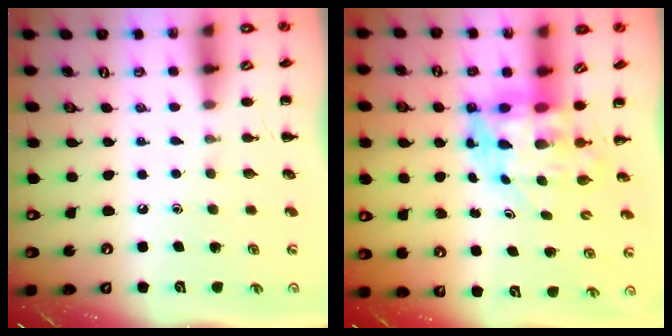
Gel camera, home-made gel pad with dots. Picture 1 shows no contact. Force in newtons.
{"total": 6.2, "press": 5.9, "slide": 1.8}